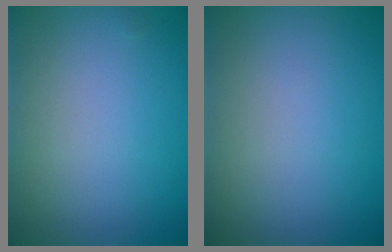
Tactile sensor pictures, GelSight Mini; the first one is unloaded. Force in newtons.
{"total": 0.0}